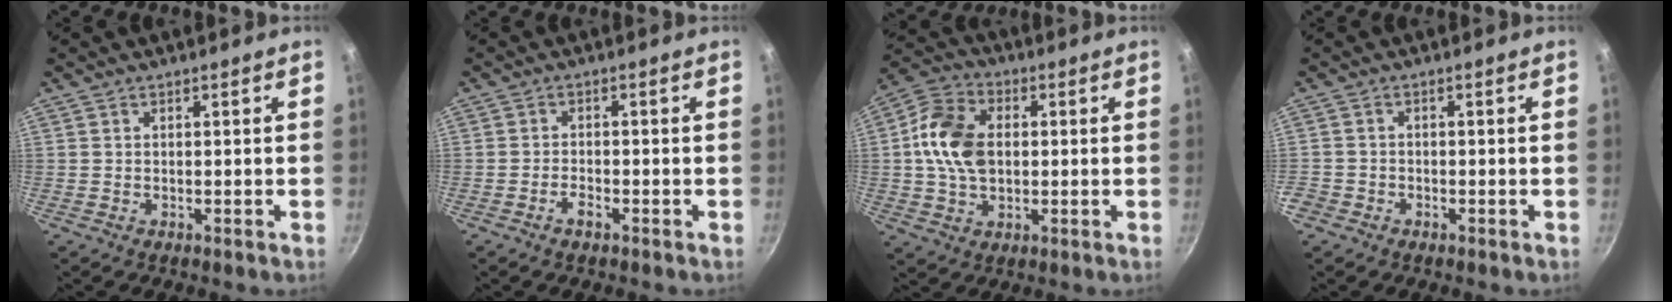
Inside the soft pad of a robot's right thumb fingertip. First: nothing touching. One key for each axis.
{"total": 2.1, "fx": -1.4, "fy": 0.8, "fz": 1.4, "tx": -0.026, "ty": 0.013, "tz": -0.029}
{"total": 12.8, "fx": 0.9, "fy": 8.8, "fz": 9.2, "tx": -0.156, "ty": 0.014, "tz": 0.002}
{"total": 2.8, "fx": -1.8, "fy": 2.0, "fz": 0.7, "tx": -0.021, "ty": 0.011, "tz": -0.036}